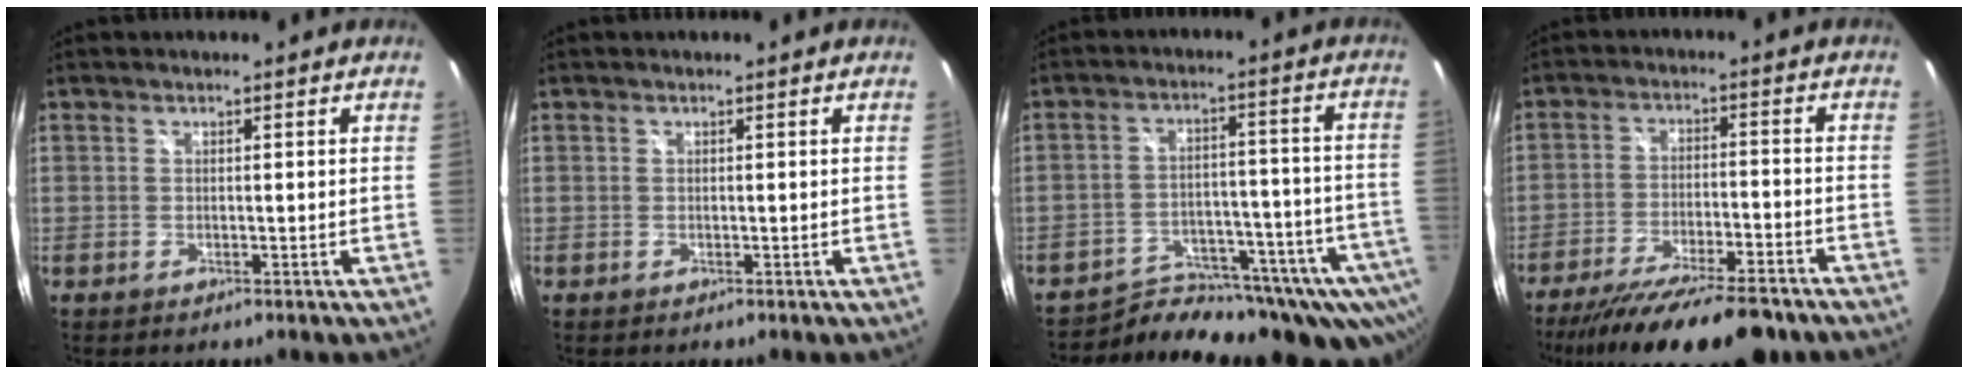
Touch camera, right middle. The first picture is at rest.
{"total": 0.0}
{"total": 24.5, "force": [-19.0, 11.0, 11.0], "torque": [-0.151, 0.001, -0.239]}
{"total": 19.5, "force": [-16.1, 3.7, 10.5], "torque": [-0.197, -0.041, -0.243]}